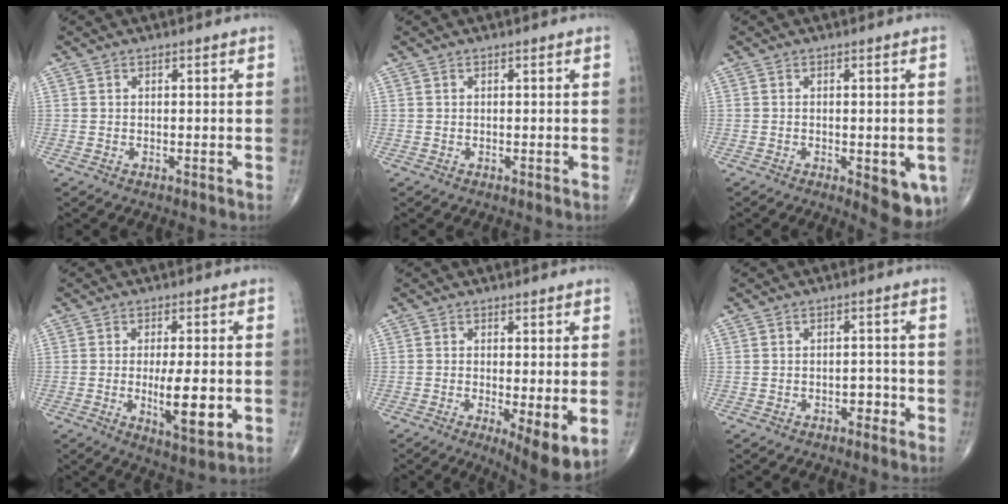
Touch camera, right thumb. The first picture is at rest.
{"total": 0.0}
{"total": 8.2, "force": [-2.6, 3.2, 7.1], "torque": [-0.067, -0.012, -0.027]}
{"total": 9.4, "force": [-1.5, 2.8, 8.9], "torque": [-0.137, -0.019, -0.020]}
{"total": 8.3, "force": [-1.8, 2.2, 7.8], "torque": [-0.121, -0.027, -0.026]}
{"total": 2.1, "force": [-1.3, 1.3, 1.2], "torque": [-0.003, 0.008, -0.022]}